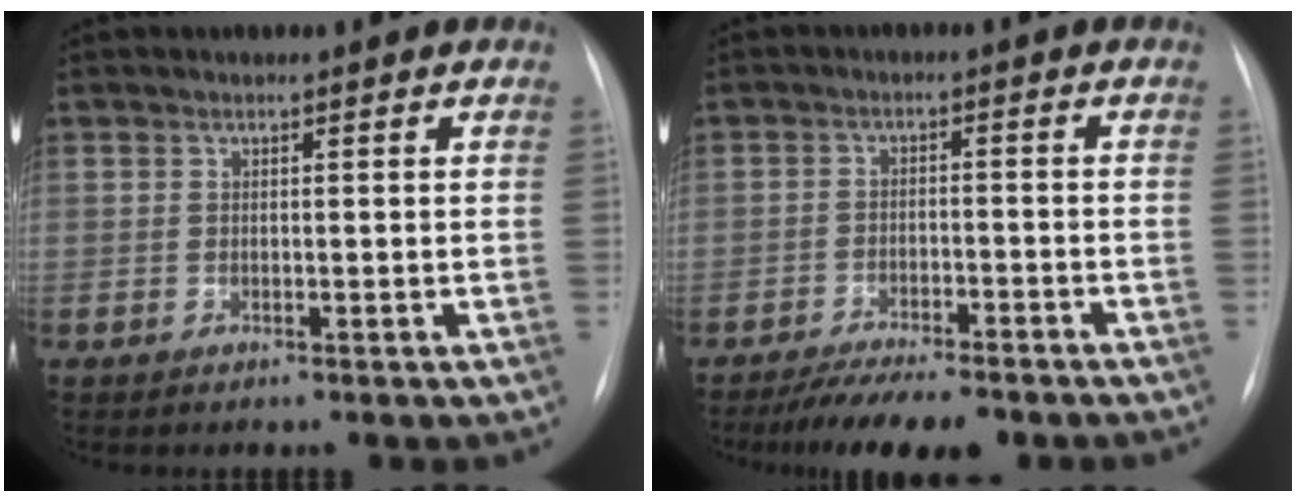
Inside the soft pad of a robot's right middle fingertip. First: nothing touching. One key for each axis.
{"total": 9.1, "fx": -7.6, "fy": 2.3, "fz": 4.5, "tx": -0.060, "ty": -0.011, "tz": -0.117}